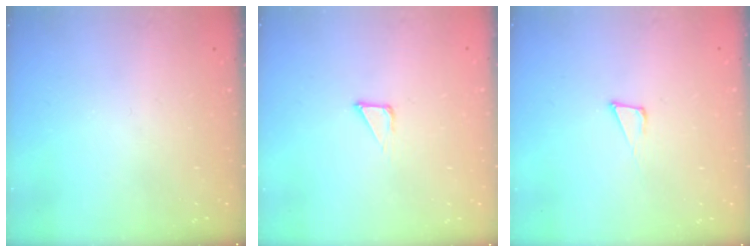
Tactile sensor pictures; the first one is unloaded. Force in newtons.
{"total": 2.8, "press": 2.8, "slide": 0.1}
{"total": 5.4, "press": 5.3, "slide": 1.1}